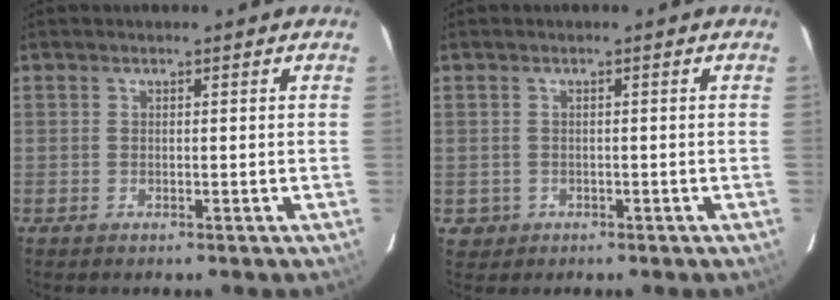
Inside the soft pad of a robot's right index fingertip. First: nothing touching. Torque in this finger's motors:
{"motor_torque": [-0.20, 0.15, -0.73, -0.19]}